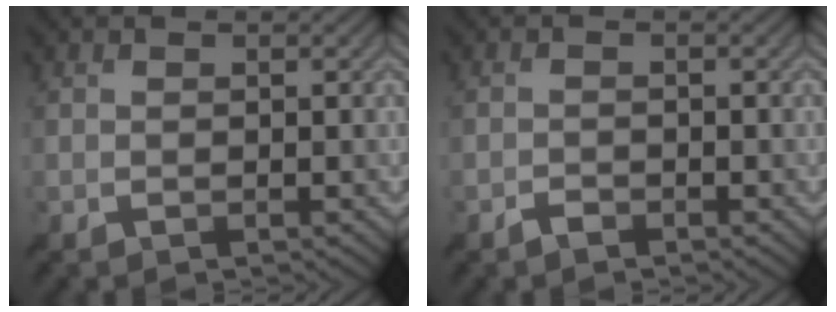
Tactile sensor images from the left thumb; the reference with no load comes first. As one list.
[{"total": 1.1, "force": [-1.1, 0.2, 0.2], "torque": [0.001, 0.000, -0.023]}]